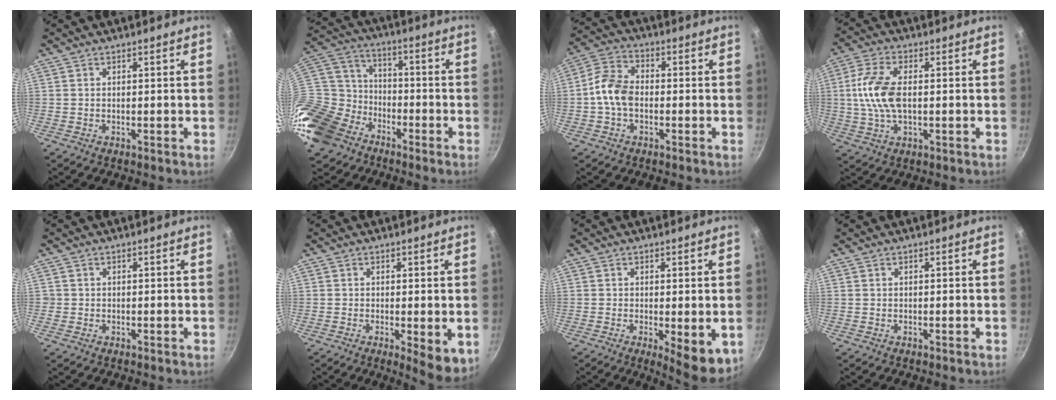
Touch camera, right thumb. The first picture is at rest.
{"total": 24.8, "force": [-13.1, 17.4, 11.9], "torque": [-0.322, 0.042, -0.250]}
{"total": 7.2, "force": [-1.1, 4.9, 5.2], "torque": [-0.098, 0.022, -0.031]}
{"total": 10.4, "force": [0.4, 5.2, 9.0], "torque": [-0.199, 0.008, 0.007]}
{"total": 0.7, "force": [-0.1, 0.7, 0.0], "torque": [0.003, 0.005, -0.004]}
{"total": 6.2, "force": [-1.5, 1.8, 5.8], "torque": [-0.080, -0.018, -0.020]}
{"total": 7.9, "force": [-2.2, 2.5, 7.1], "torque": [-0.093, -0.021, -0.027]}
{"total": 0.0}